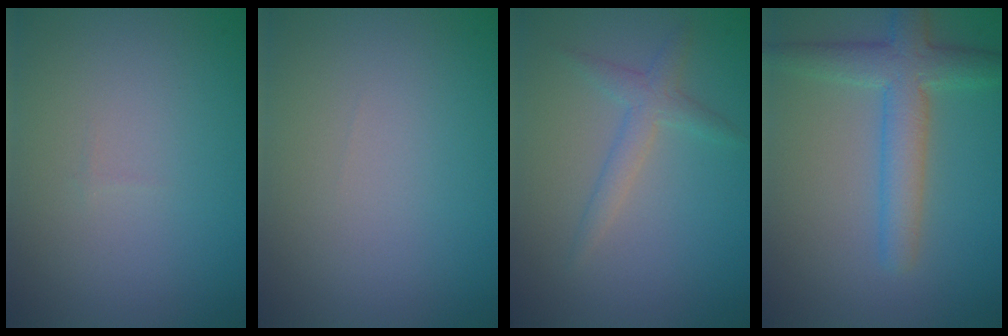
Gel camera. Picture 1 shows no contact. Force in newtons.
{"total": 0.0}
{"total": 2.0, "press": 2.0, "slide": 0.0}
{"total": 4.7, "press": 4.7, "slide": 0.3}